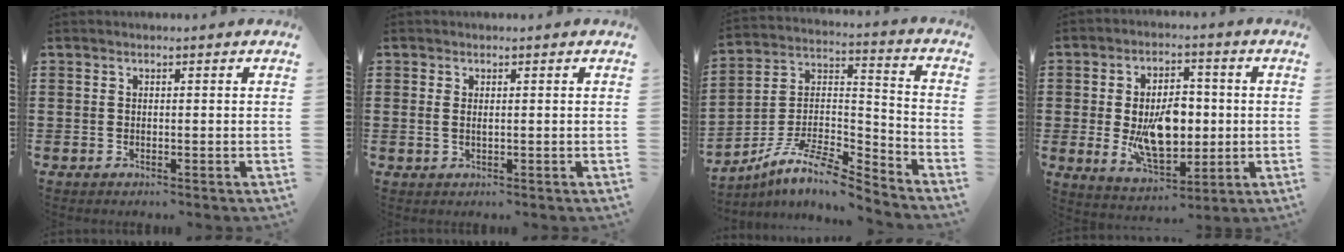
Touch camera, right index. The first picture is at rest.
{"total": 1.2, "force": [0.3, 0.5, 1.0], "torque": [-0.021, 0.005, 0.004]}
{"total": 8.7, "force": [-7.2, 1.8, 4.5], "torque": [-0.106, 0.000, -0.151]}
{"total": 10.7, "force": [-0.7, 6.1, 8.7], "torque": [-0.155, -0.001, -0.017]}